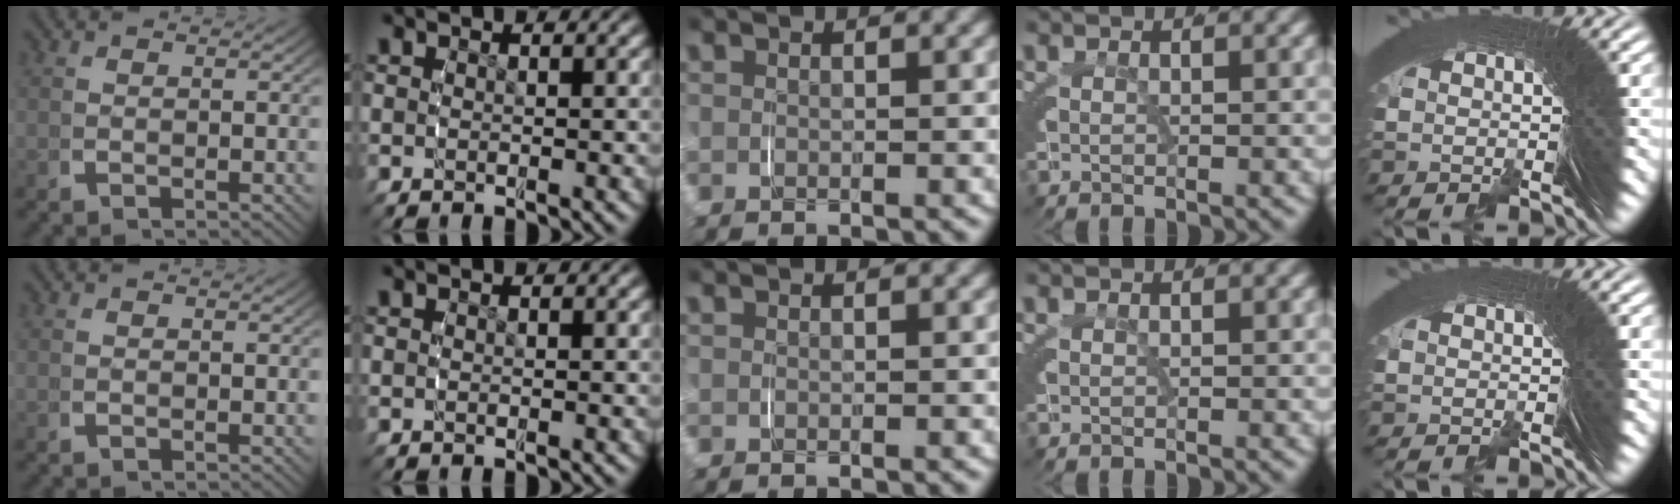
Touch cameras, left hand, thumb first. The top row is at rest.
{}